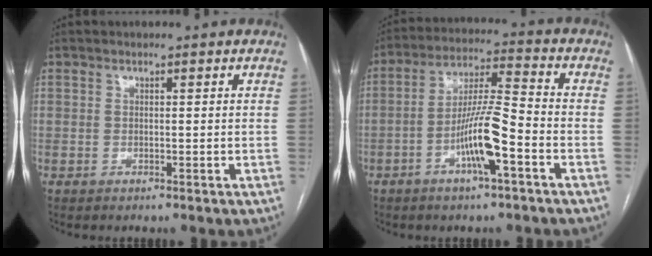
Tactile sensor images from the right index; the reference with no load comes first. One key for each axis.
{"total": 10.3, "fx": -4.1, "fy": 0.9, "fz": 9.4, "tx": -0.179, "ty": 0.008, "tz": -0.076}